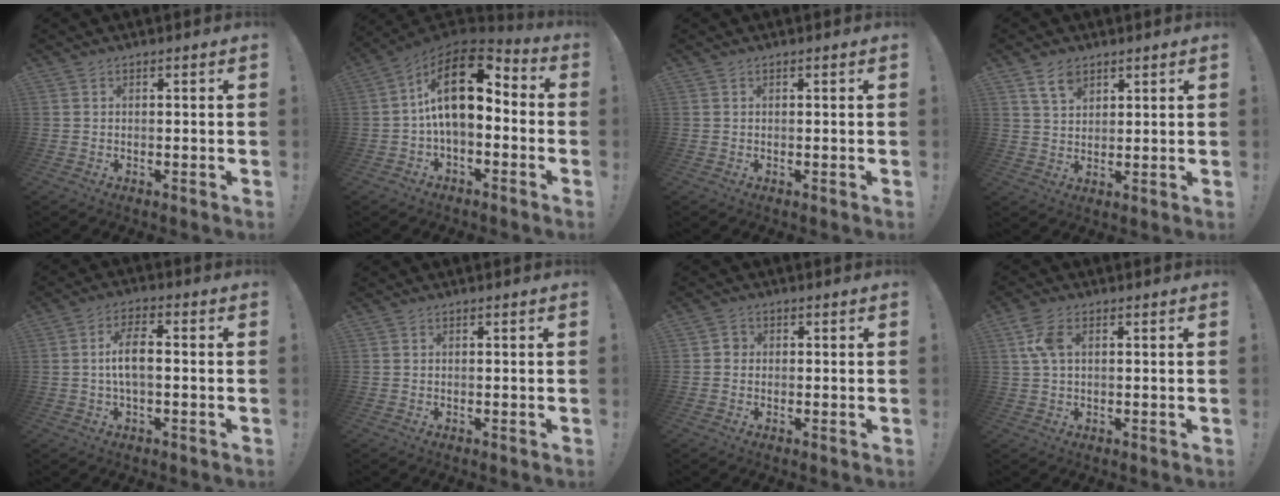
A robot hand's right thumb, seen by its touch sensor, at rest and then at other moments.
{"total": 17.5, "force": [3.2, 8.9, 14.7], "torque": [-0.258, -0.008, 0.057]}
{"total": 0.0}
{"total": 5.8, "force": [3.7, 3.4, 2.9], "torque": [-0.046, -0.014, 0.070]}
{"total": 7.4, "force": [-0.4, 2.8, 6.9], "torque": [-0.128, 0.004, -0.009]}
{"total": 0.0}
{"total": 1.9, "force": [-0.4, 1.7, 0.9], "torque": [-0.015, 0.008, -0.008]}
{"total": 6.1, "force": [1.8, 3.2, 4.9], "torque": [-0.099, 0.001, 0.030]}